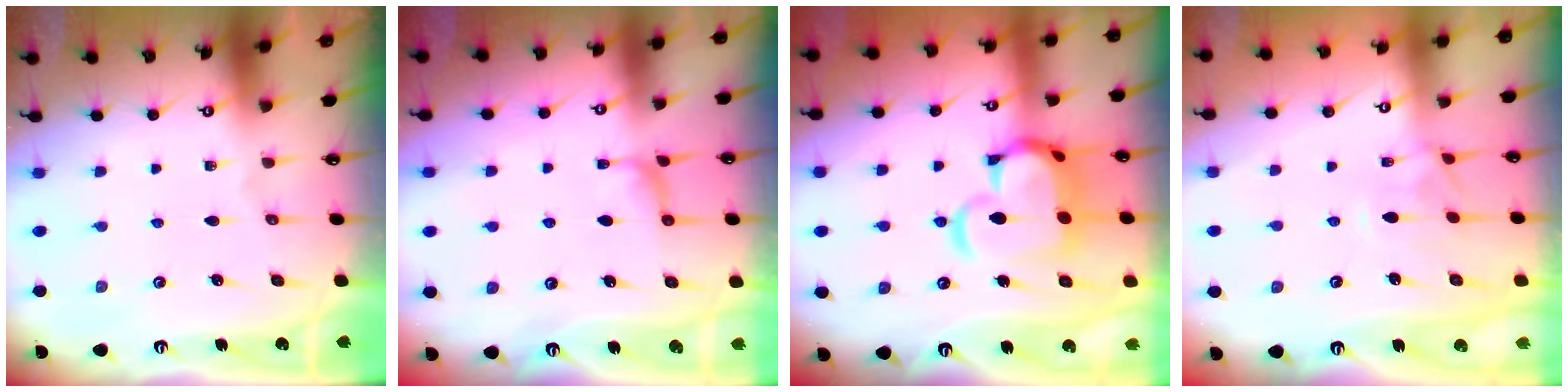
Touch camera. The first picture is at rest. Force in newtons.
{"total": 1.7, "press": 1.7, "slide": 0.4}
{"total": 12.4, "press": 12.3, "slide": 1.7}
{"total": 0.8, "press": 0.1, "slide": 0.7}